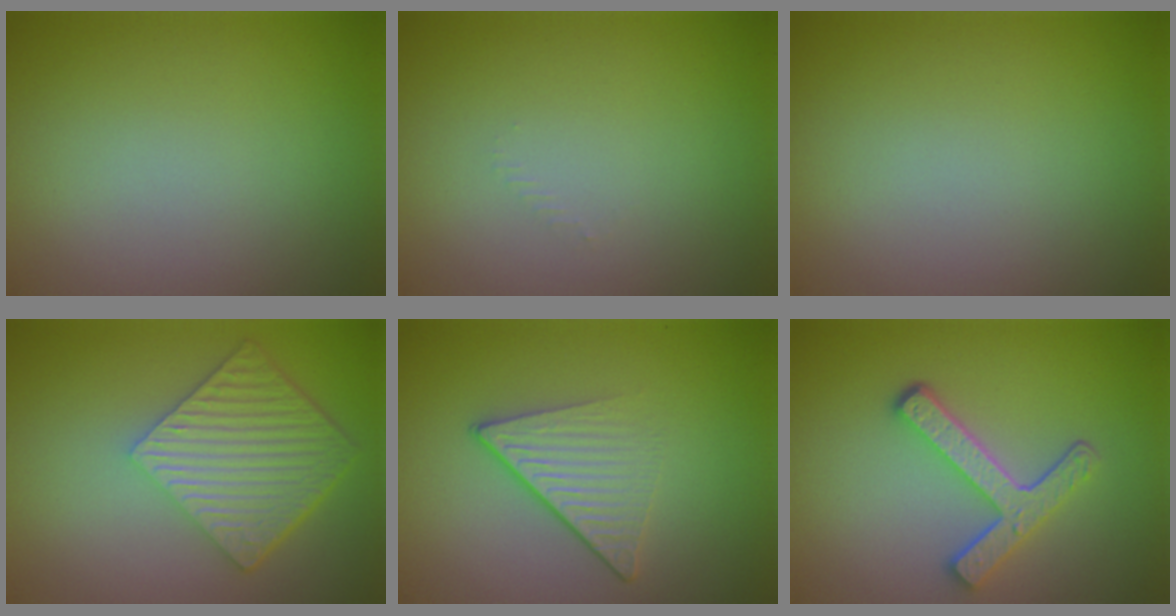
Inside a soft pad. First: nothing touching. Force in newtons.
{"total": 0.5, "press": 0.5, "slide": 0.2}
{"total": 0.0}
{"total": 6.4, "press": 4.6, "slide": 4.5}
{"total": 4.3, "press": 2.7, "slide": 3.4}
{"total": 4.3, "press": 3.3, "slide": 2.7}